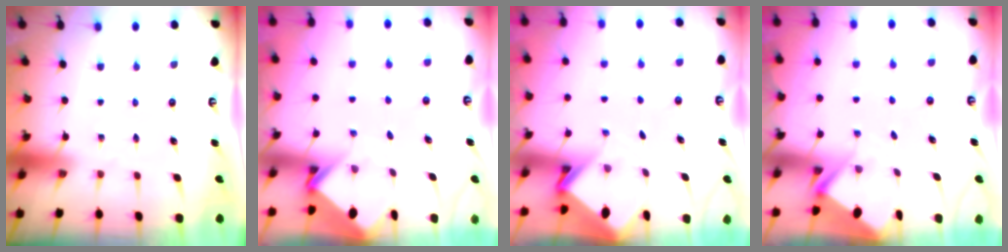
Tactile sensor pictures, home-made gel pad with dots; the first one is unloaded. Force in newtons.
{"total": 3.9, "press": 3.9, "slide": 0.1}
{"total": 3.5, "press": 3.5, "slide": 0.2}
{"total": 2.6, "press": 2.6, "slide": 0.1}